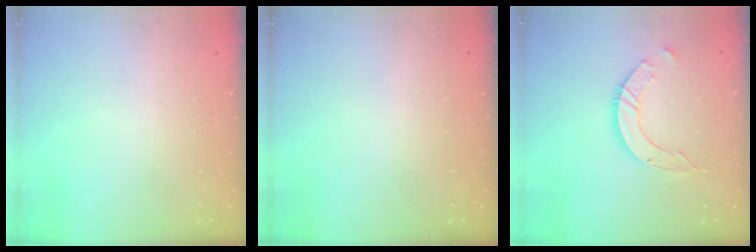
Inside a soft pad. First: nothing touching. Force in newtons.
{"total": 0.0}
{"total": 7.9, "press": 7.8, "slide": 0.7}